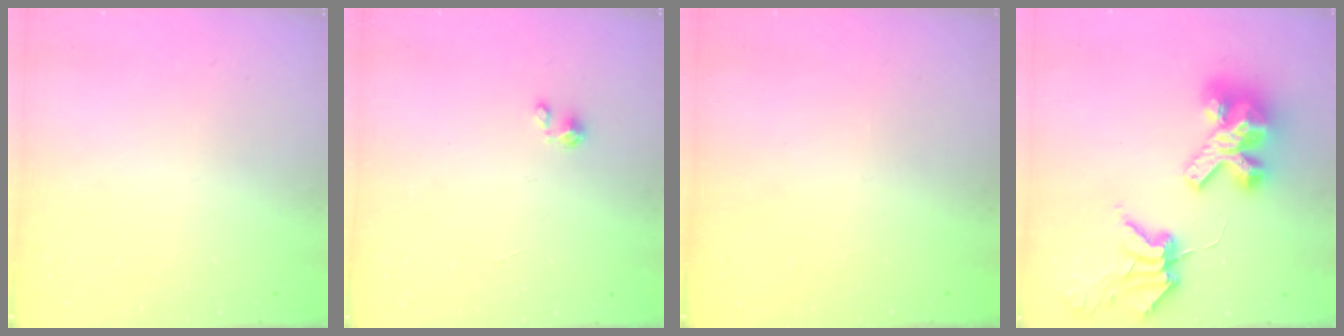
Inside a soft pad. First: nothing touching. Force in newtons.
{"total": 0.0}
{"total": 0.0}
{"total": 11.8, "press": 11.7, "slide": 1.3}